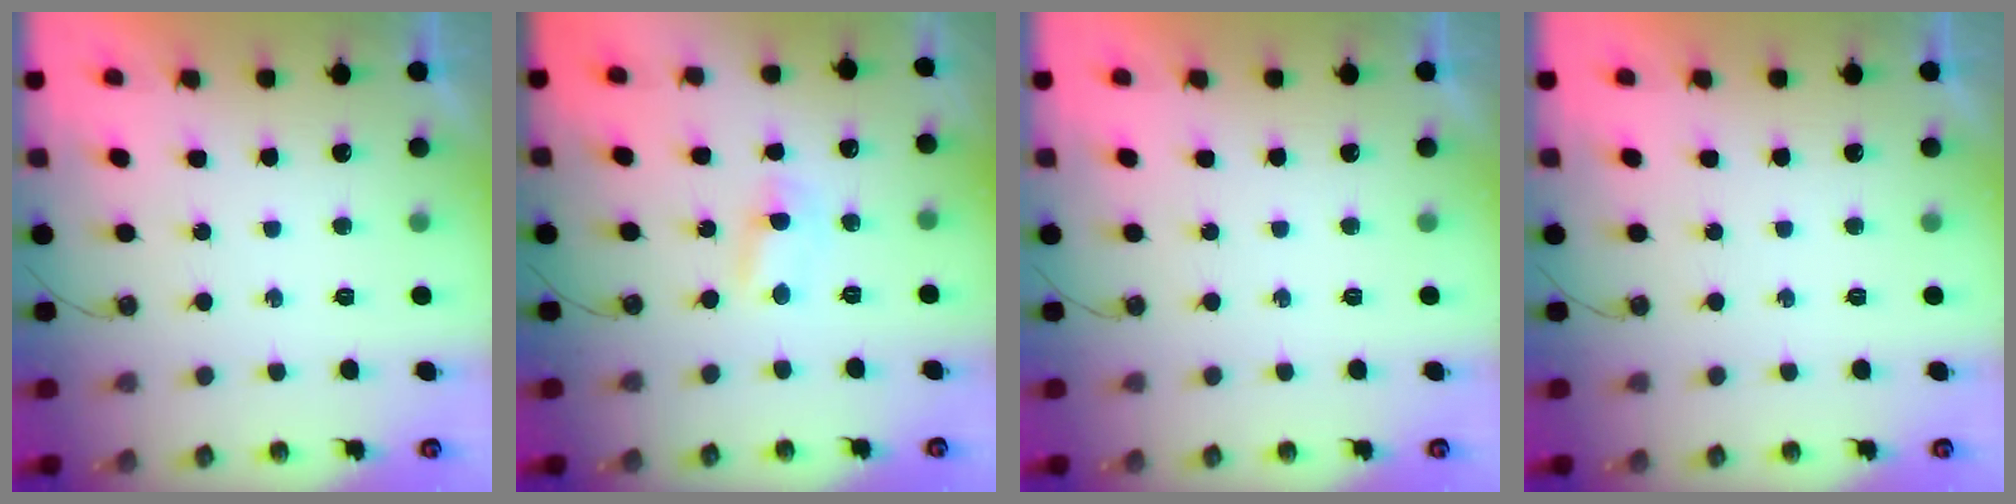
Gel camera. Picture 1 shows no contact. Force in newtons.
{"total": 3.1, "press": 3.1, "slide": 0.4}
{"total": 0.0}
{"total": 0.0}